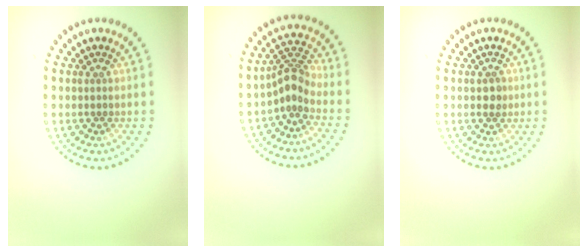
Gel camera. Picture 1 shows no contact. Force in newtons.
{"total": 2.8, "press": 2.0, "slide": 2.0}
{"total": 1.3, "press": 1.3, "slide": 0.2}